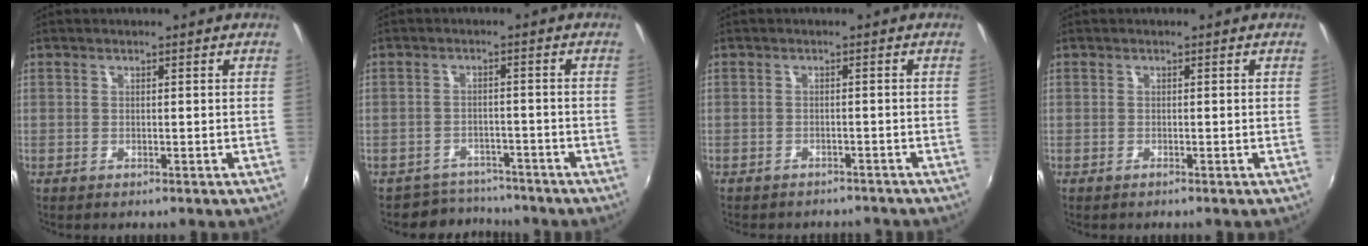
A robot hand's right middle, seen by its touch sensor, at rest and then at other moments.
{"total": 5.9, "force": [-5.3, 2.6, -0.3], "torque": [-0.007, 0.009, -0.084]}
{"total": 4.9, "force": [-4.3, 2.1, 1.1], "torque": [-0.030, -0.004, -0.058]}
{"total": 0.0}